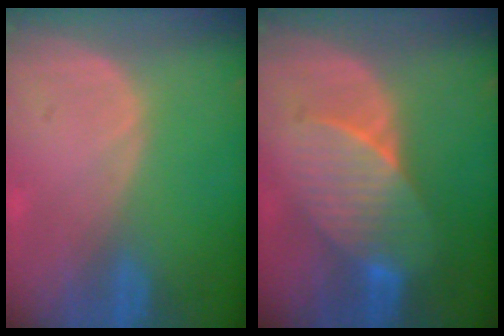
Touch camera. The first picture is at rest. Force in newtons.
{"total": 7.2, "press": 7.0, "slide": 1.3}